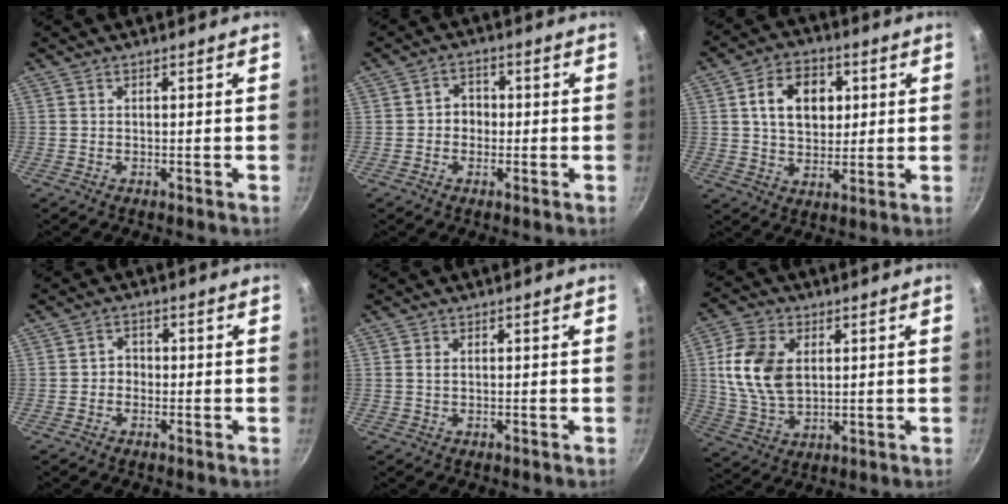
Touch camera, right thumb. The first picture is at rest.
{"total": 3.9, "force": [-0.4, 3.4, 1.8], "torque": [0.000, 0.008, -0.011]}
{"total": 11.7, "force": [2.8, 8.4, 7.7], "torque": [-0.098, 0.000, 0.041]}
{"total": 2.4, "force": [-0.5, 2.1, 1.0], "torque": [0.002, 0.008, -0.012]}
{"total": 1.0, "force": [0.3, 0.6, 0.8], "torque": [-0.014, -0.001, 0.004]}
{"total": 12.9, "force": [2.4, 8.5, 9.4], "torque": [-0.167, -0.014, 0.050]}